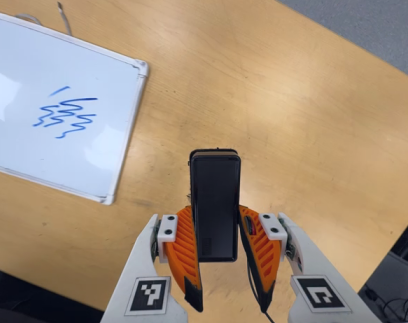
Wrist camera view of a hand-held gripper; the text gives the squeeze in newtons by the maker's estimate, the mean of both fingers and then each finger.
{"total": 4.2, "left": 3.0, "right": 5.4}